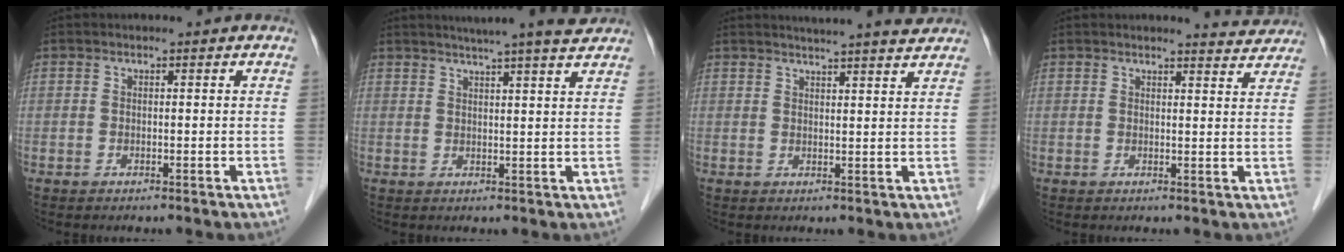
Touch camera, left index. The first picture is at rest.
{"total": 10.2, "force": [9.0, -0.2, 4.8], "torque": [-0.072, 0.012, 0.107]}
{"total": 9.7, "force": [9.0, 0.2, 3.6], "torque": [-0.052, 0.008, 0.106]}
{"total": 3.9, "force": [3.9, 0.2, 0.1], "torque": [-0.007, -0.013, 0.033]}